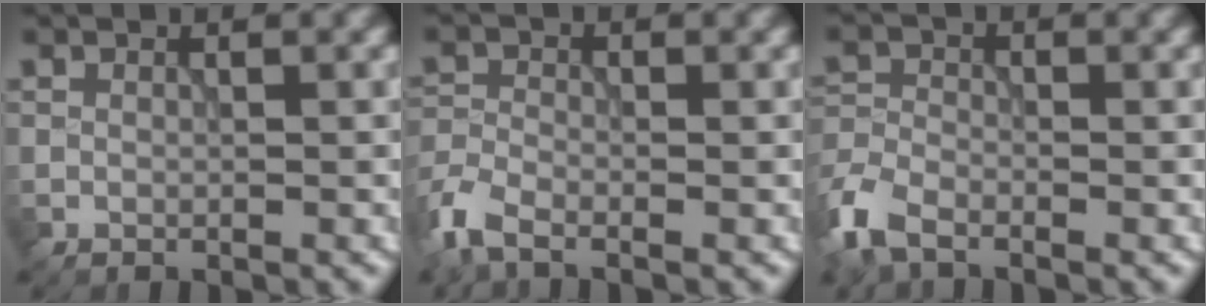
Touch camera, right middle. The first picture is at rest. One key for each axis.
{"total": 3.7, "fx": -2.6, "fy": 1.5, "fz": 2.1, "tx": -0.051, "ty": -0.009, "tz": -0.071}
{"total": 4.5, "fx": -3.1, "fy": 2.1, "fz": 2.3, "tx": -0.056, "ty": -0.006, "tz": -0.080}